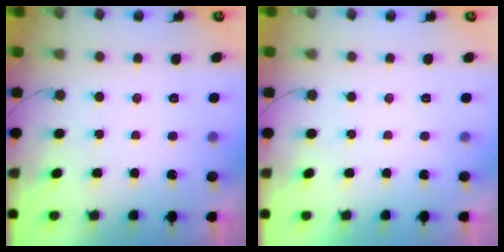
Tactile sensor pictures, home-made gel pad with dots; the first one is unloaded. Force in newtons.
{"total": 1.8, "press": 1.8, "slide": 0.0}